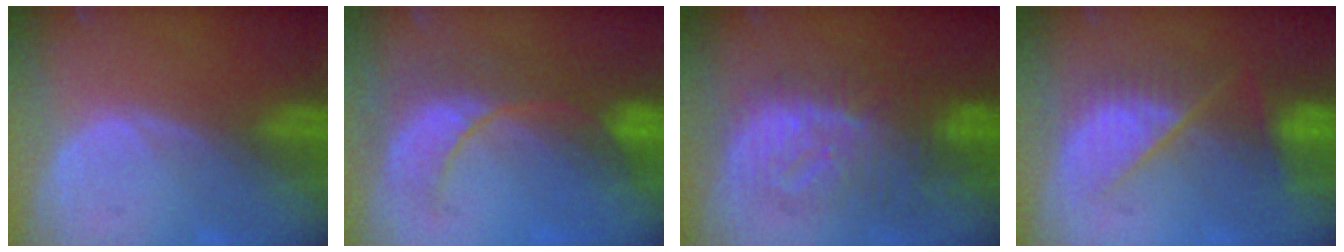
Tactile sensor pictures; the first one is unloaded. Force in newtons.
{"total": 8.4, "press": 8.1, "slide": 2.3}
{"total": 9.8, "press": 9.8, "slide": 0.6}
{"total": 8.0, "press": 7.6, "slide": 2.4}